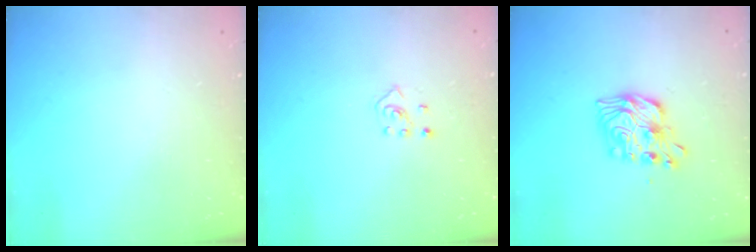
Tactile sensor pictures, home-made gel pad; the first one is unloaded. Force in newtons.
{"total": 4.2, "press": 4.1, "slide": 0.7}
{"total": 11.6, "press": 11.6, "slide": 0.3}